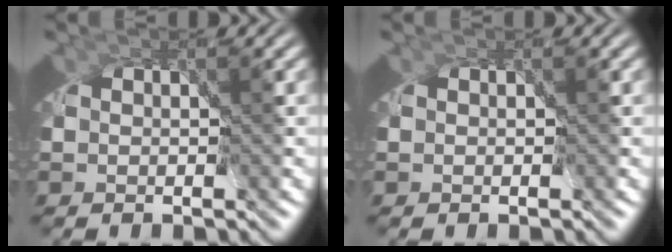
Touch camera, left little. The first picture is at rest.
{"total": 0.0}